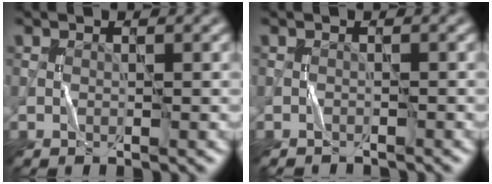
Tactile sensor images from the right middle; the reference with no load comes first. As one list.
[{"total": 1.2, "force": [-1.2, 0.1, -0.1], "torque": [0.007, -0.004, -0.020]}]